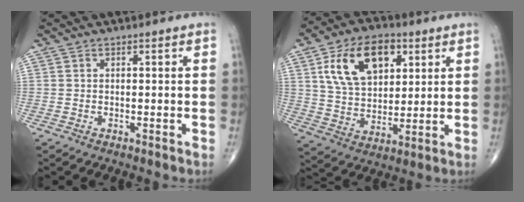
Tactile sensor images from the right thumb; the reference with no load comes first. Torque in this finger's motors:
{"motor_torque": [1.51, 2.17, 0.13, 0.06, 0.27]}